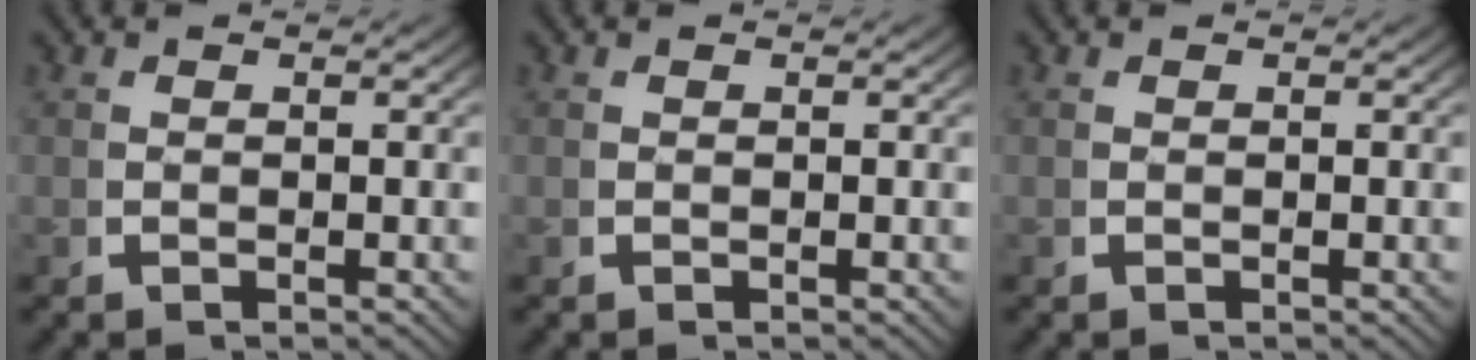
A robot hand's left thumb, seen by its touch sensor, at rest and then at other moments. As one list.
[{"total": 0.0}, {"total": 0.0}]